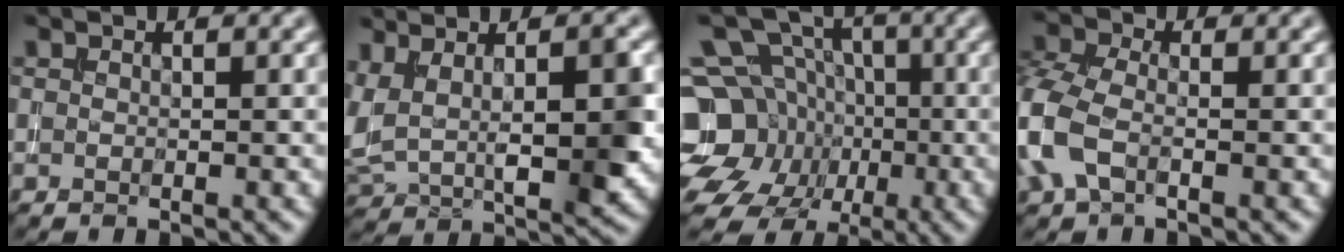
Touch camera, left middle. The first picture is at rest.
{"total": 8.5, "force": [1.6, 3.5, 7.6], "torque": [-0.137, -0.001, 0.034]}
{"total": 14.3, "force": [-3.6, 13.0, 4.8], "torque": [-0.126, -0.010, -0.075]}
{"total": 4.8, "force": [-1.3, 3.0, 3.5], "torque": [-0.100, 0.007, -0.040]}